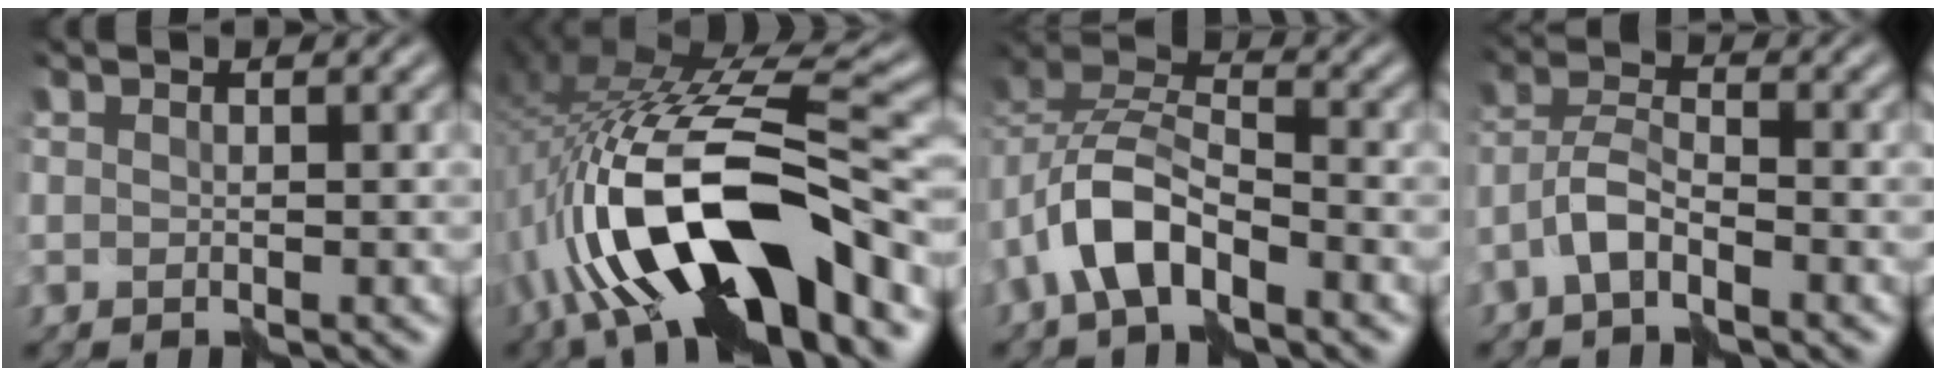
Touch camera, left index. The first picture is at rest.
{"total": 15.1, "force": [-5.3, 5.1, 13.2], "torque": [-0.237, 0.012, -0.088]}
{"total": 6.3, "force": [-3.3, 3.1, 4.4], "torque": [-0.084, 0.010, -0.070]}
{"total": 3.3, "force": [-2.3, 1.1, 2.1], "torque": [-0.045, 0.010, -0.055]}